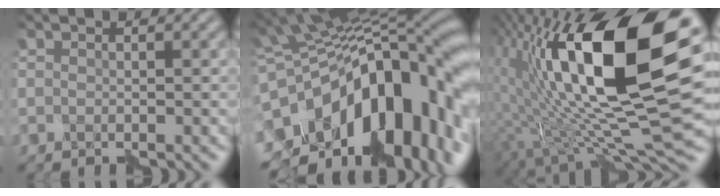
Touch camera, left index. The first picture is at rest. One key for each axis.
{"total": 16.9, "fx": -3.8, "fy": 9.6, "fz": 13.4, "tx": -0.205, "ty": 0.010, "tz": -0.063}
{"total": 16.7, "fx": 5.2, "fy": 5.4, "fz": 14.9, "tx": -0.254, "ty": -0.003, "tz": 0.087}